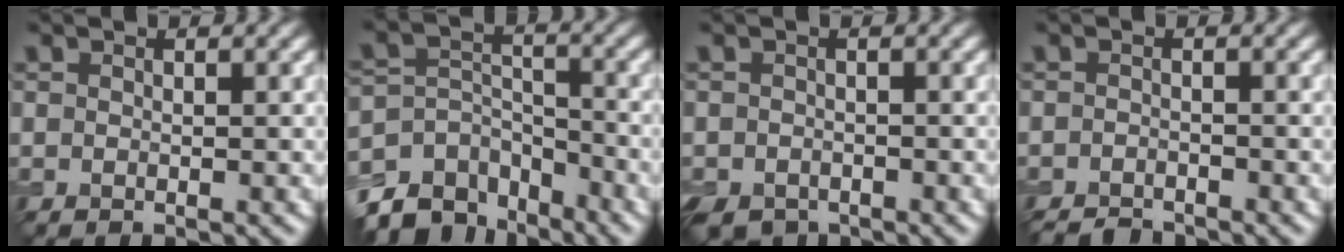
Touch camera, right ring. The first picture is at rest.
{"total": 6.9, "force": [-5.2, 3.9, 2.5], "torque": [-0.036, -0.010, -0.098]}
{"total": 2.7, "force": [-2.1, 1.5, 0.8], "torque": [-0.011, -0.010, -0.039]}
{"total": 2.3, "force": [-2.2, 0.5, 0.5], "torque": [-0.005, -0.004, -0.043]}